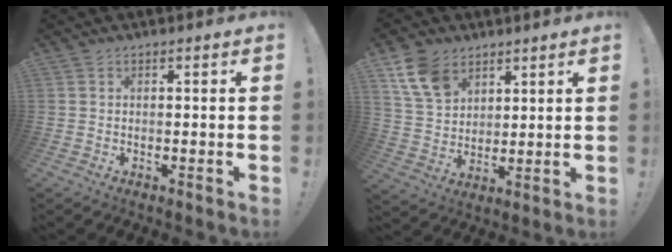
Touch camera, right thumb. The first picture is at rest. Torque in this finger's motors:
{"motor_torque": [-0.48, 0.89, 0.16, 0.10, -0.03]}